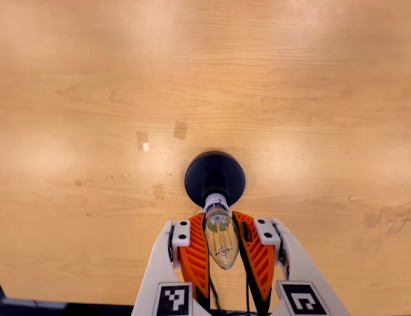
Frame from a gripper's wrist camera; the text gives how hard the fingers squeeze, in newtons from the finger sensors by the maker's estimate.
{"total": 21.3, "left": 21.1, "right": 21.5}